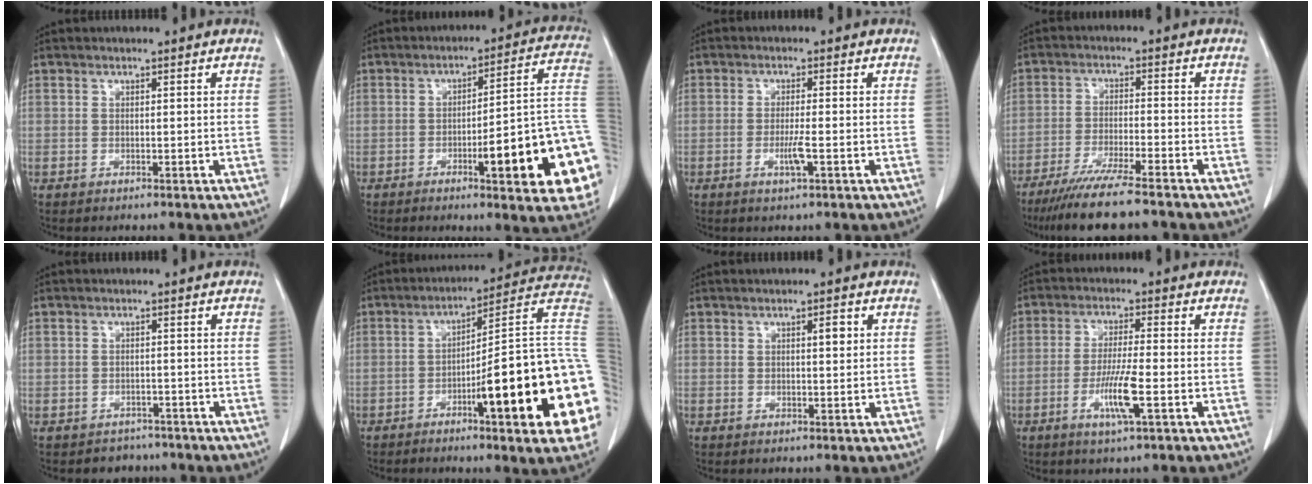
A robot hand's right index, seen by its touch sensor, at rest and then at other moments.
{"total": 18.9, "force": [-5.0, 2.1, 18.1], "torque": [-0.139, 0.021, -0.058]}
{"total": 3.0, "force": [-1.0, 0.0, 2.8], "torque": [-0.057, -0.005, -0.019]}
{"total": 11.1, "force": [-9.2, 0.2, 6.2], "torque": [-0.097, -0.030, -0.150]}
{"total": 3.0, "force": [-2.2, 2.0, -0.5], "torque": [0.002, 0.010, -0.033]}
{"total": 23.1, "force": [-5.5, 1.0, 22.4], "torque": [-0.208, 0.009, -0.079]}
{"total": 2.2, "force": [0.8, 0.6, 1.9], "torque": [-0.029, -0.001, 0.013]}
{"total": 6.9, "force": [-2.4, 0.1, 6.4], "torque": [-0.124, -0.012, -0.045]}